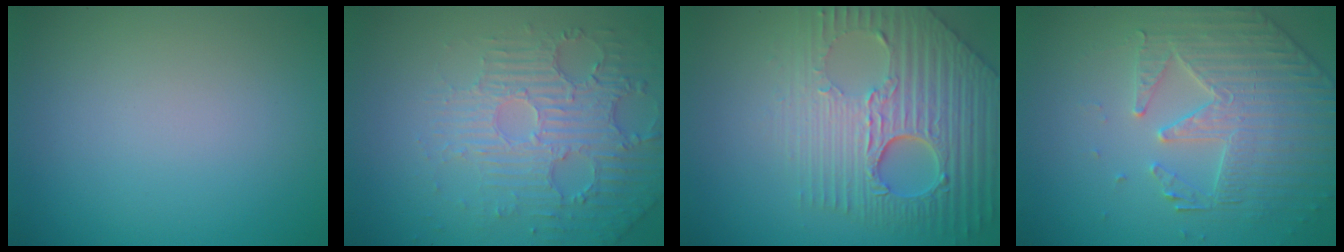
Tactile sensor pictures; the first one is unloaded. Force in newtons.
{"total": 5.4, "press": 3.6, "slide": 4.0}
{"total": 8.4, "press": 5.9, "slide": 6.0}
{"total": 4.2, "press": 3.9, "slide": 1.6}